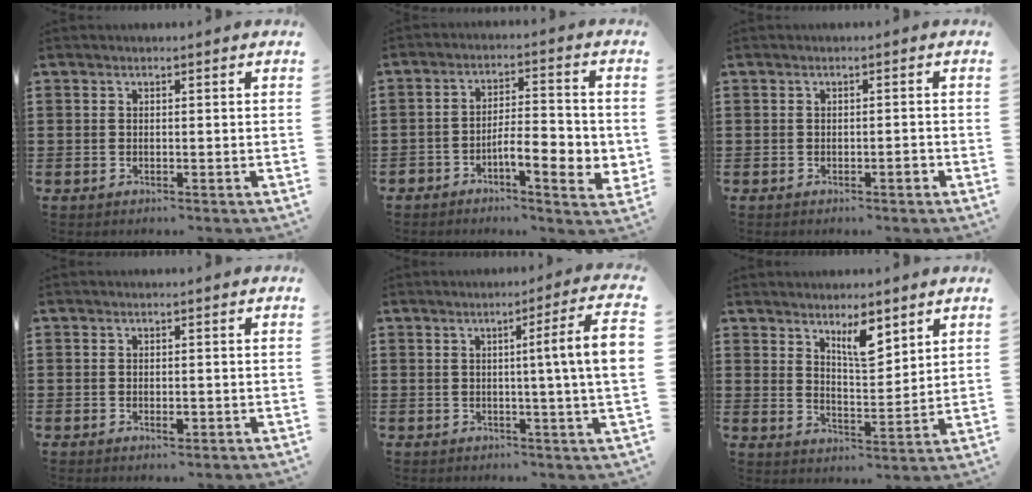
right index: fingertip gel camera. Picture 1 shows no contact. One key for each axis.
{"total": 6.5, "fx": -2.6, "fy": 2.2, "fz": 5.5, "tx": -0.086, "ty": -0.003, "tz": -0.048}
{"total": 1.4, "fx": -0.9, "fy": 0.3, "fz": 1.0, "tx": -0.018, "ty": -0.002, "tz": -0.017}
{"total": 1.2, "fx": -0.3, "fy": 0.5, "fz": 1.0, "tx": -0.019, "ty": -0.002, "tz": -0.006}
{"total": 7.8, "fx": 0.8, "fy": -0.9, "fz": 7.7, "tx": -0.124, "ty": -0.015, "tz": 0.006}
{"total": 6.0, "fx": 4.4, "fy": 1.9, "fz": 3.7, "tx": -0.058, "ty": -0.015, "tz": 0.072}